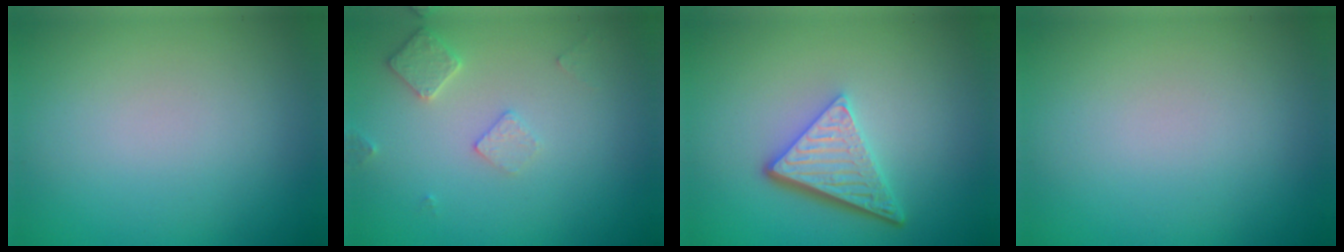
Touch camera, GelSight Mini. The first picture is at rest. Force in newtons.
{"total": 2.1, "press": 2.1, "slide": 0.3}
{"total": 4.8, "press": 3.5, "slide": 3.4}
{"total": 0.0}